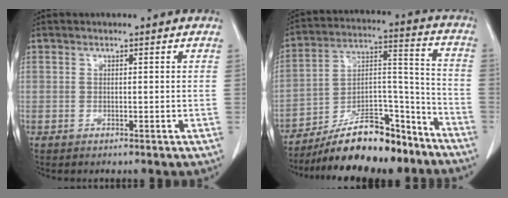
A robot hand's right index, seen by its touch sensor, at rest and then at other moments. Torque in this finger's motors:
{"motor_torque": [1.10, -1.04, 0.87, 0.21]}